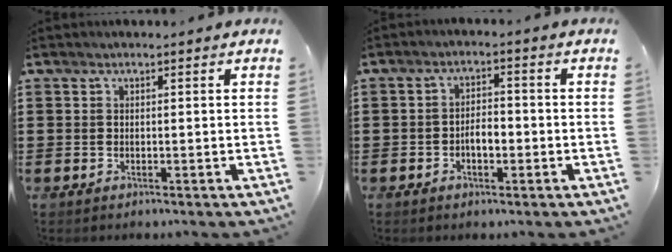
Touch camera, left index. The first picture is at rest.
{"total": 3.2, "force": [-1.1, 1.3, 2.7], "torque": [-0.050, 0.007, -0.021]}